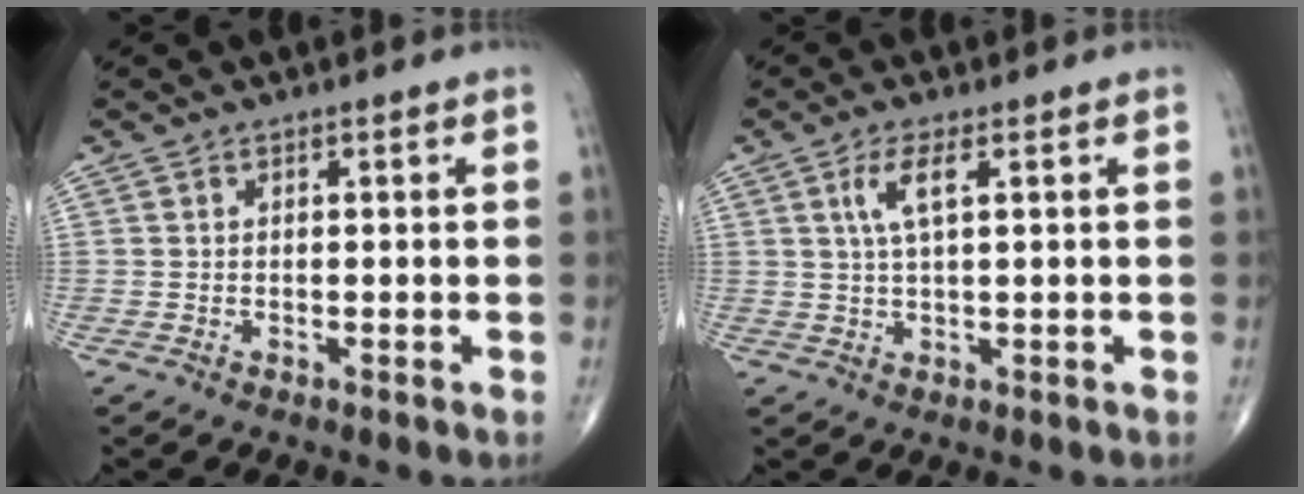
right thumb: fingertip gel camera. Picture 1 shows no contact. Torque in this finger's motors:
{"motor_torque": [-0.35, 0.61, 0.33, 0.03, -0.03]}